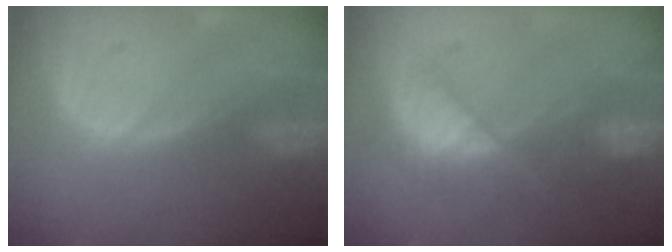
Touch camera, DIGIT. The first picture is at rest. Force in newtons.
{"total": 7.6, "press": 7.3, "slide": 2.0}